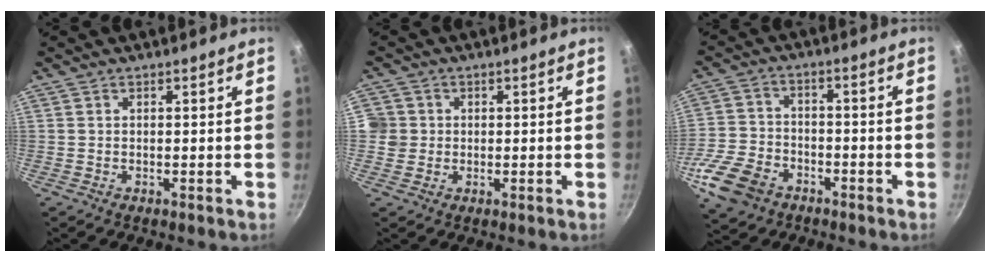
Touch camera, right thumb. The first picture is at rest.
{"total": 4.4, "force": [0.1, 4.3, 1.0], "torque": [0.006, 0.008, -0.003]}
{"total": 11.7, "force": [-6.1, 7.9, 6.0], "torque": [-0.114, 0.032, -0.122]}